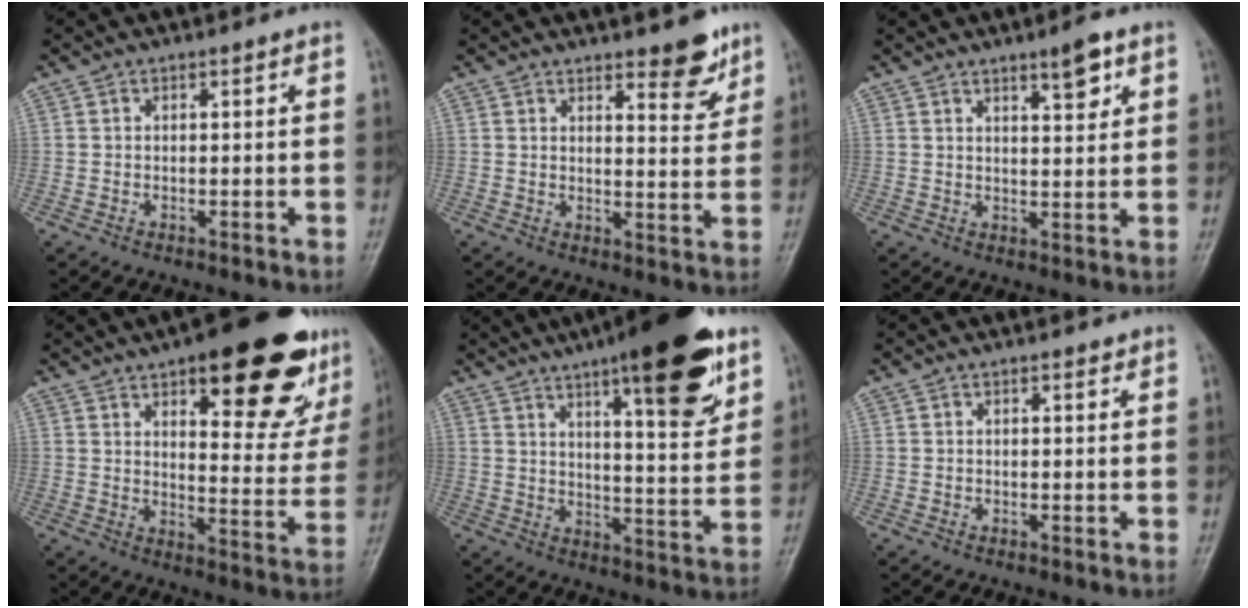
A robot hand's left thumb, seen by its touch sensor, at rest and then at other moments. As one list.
[{"total": 6.4, "force": [4.6, 2.1, 4.0], "torque": [-0.031, -0.034, 0.059]}, {"total": 5.1, "force": [3.1, 1.4, 3.8], "torque": [-0.047, -0.020, 0.047]}, {"total": 24.3, "force": [13.6, 8.5, 18.2], "torque": [-0.195, -0.044, 0.187]}, {"total": 19.6, "force": [11.3, 5.0, 15.3], "torque": [-0.193, -0.051, 0.165]}, {"total": 1.0, "force": [0.7, 0.5, 0.6], "torque": [-0.006, -0.003, 0.008]}]